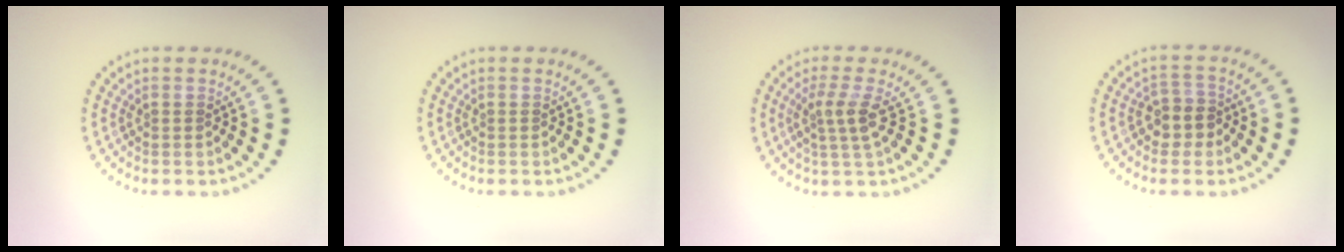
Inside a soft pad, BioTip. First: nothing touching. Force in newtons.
{"total": 0.0}
{"total": 2.6, "press": 2.0, "slide": 1.7}
{"total": 2.6, "press": 2.2, "slide": 1.3}